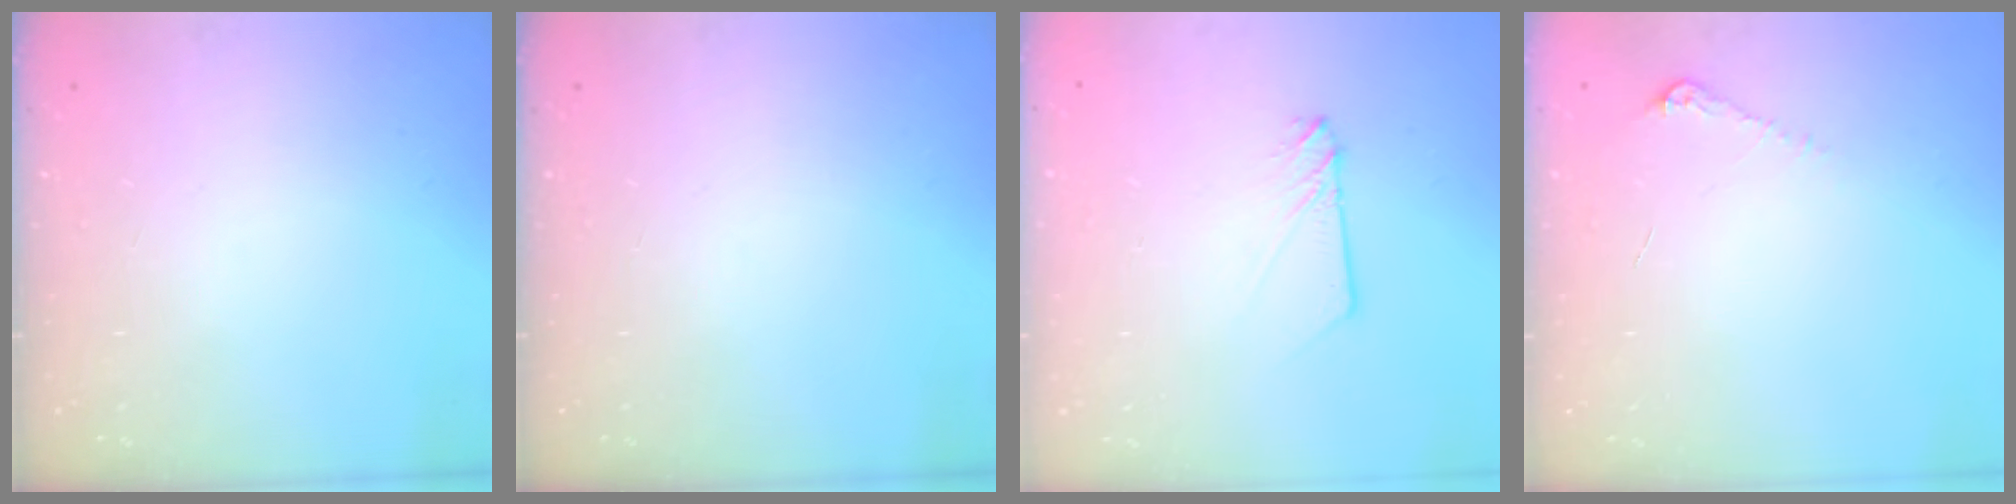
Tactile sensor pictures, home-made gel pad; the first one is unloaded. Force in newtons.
{"total": 0.0}
{"total": 2.9, "press": 2.9, "slide": 0.4}
{"total": 4.9, "press": 4.9, "slide": 0.7}